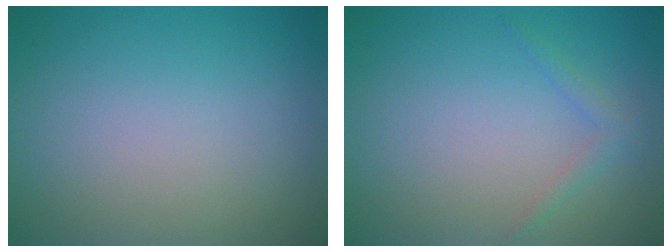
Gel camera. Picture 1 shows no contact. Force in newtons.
{"total": 1.2, "press": 1.2, "slide": 0.1}